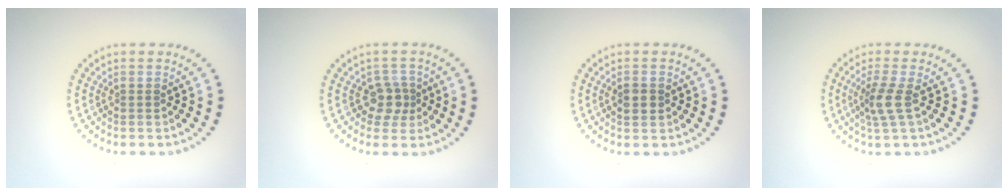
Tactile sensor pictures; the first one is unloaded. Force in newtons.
{"total": 2.2, "press": 1.8, "slide": 1.3}
{"total": 1.6, "press": 1.6, "slide": 0.2}
{"total": 2.5, "press": 1.9, "slide": 1.6}